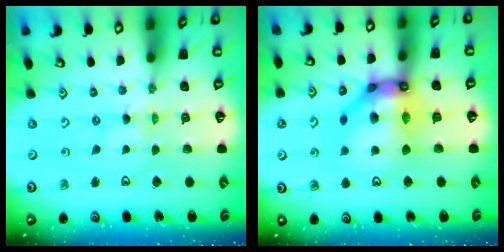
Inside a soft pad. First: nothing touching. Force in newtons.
{"total": 16.3, "press": 16.3, "slide": 1.3}